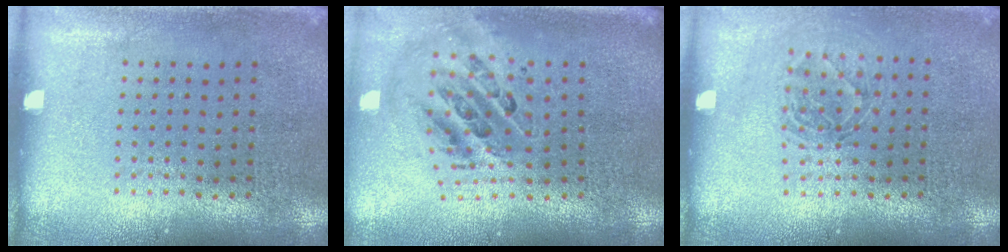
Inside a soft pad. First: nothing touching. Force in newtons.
{"total": 1.4, "press": 1.3, "slide": 0.7}
{"total": 1.4, "press": 1.2, "slide": 0.7}